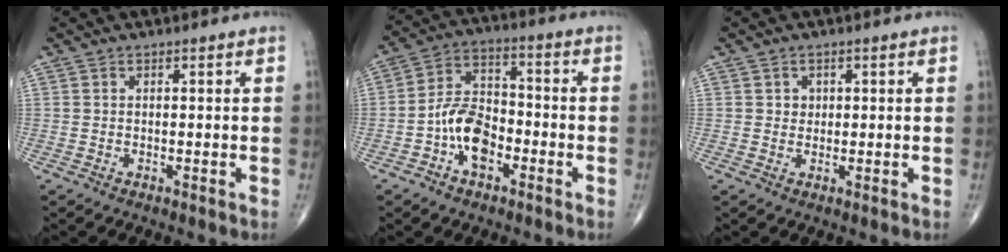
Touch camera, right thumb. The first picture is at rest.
{"total": 10.0, "force": [-3.8, 6.0, 7.0], "torque": [-0.114, 0.038, -0.077]}
{"total": 1.7, "force": [0.4, 1.5, 0.5], "torque": [0.002, 0.000, 0.006]}